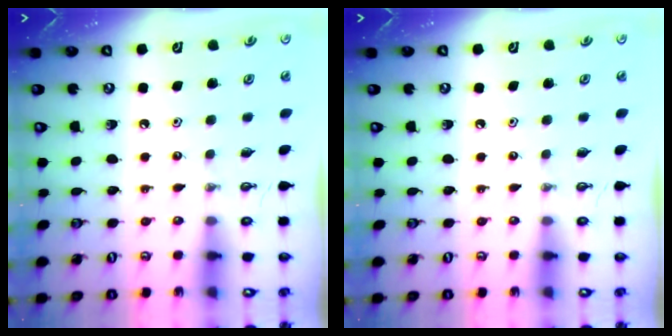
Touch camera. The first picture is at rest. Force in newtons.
{"total": 0.0}